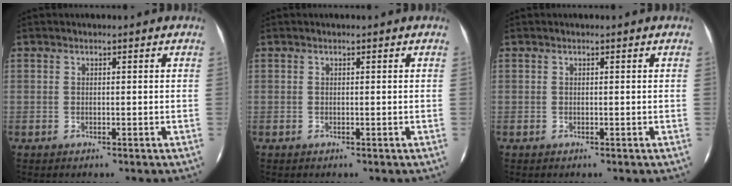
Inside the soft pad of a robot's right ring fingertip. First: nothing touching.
{"total": 0.0}
{"total": 0.0}